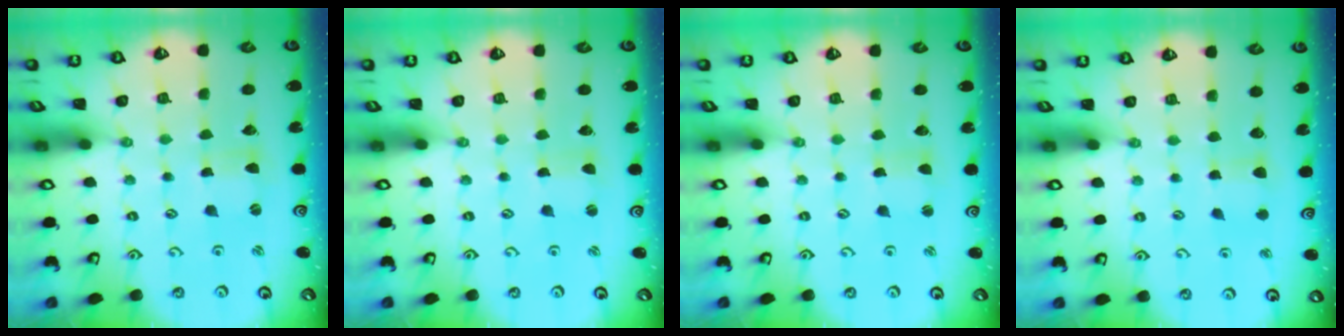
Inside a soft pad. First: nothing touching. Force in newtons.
{"total": 0.8, "press": 0.8, "slide": 0.3}
{"total": 1.2, "press": 1.2, "slide": 0.2}
{"total": 3.6, "press": 3.6, "slide": 0.6}